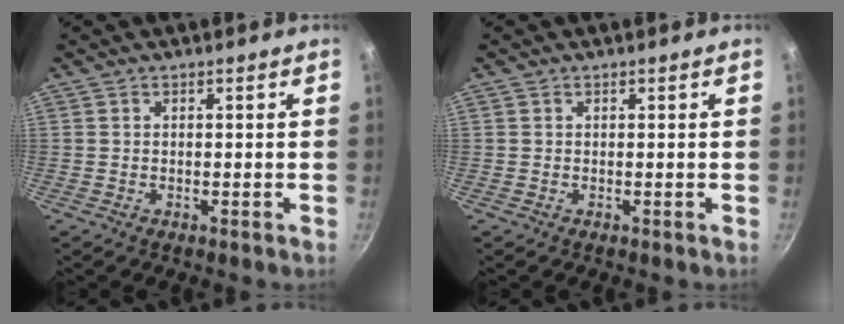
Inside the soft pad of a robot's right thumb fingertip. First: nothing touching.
{"total": 0.0}